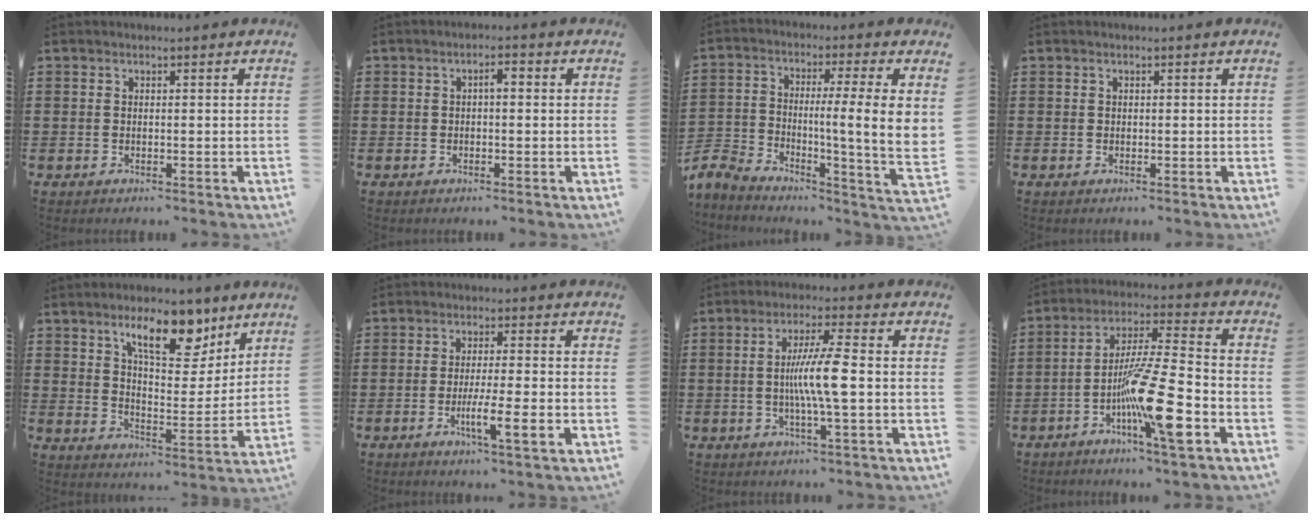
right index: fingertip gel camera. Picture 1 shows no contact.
{"total": 1.7, "force": [-0.2, 0.6, 1.6], "torque": [-0.031, 0.004, -0.005]}
{"total": 9.2, "force": [-0.4, 1.1, 9.1], "torque": [-0.175, -0.023, -0.014]}
{"total": 0.0}
{"total": 11.4, "force": [7.3, 4.7, 7.4], "torque": [-0.111, -0.022, 0.120]}
{"total": 6.6, "force": [-2.3, 0.5, 6.1], "torque": [-0.106, -0.011, -0.040]}
{"total": 7.6, "force": [-0.7, 0.2, 7.6], "torque": [-0.139, -0.007, -0.020]}
{"total": 15.0, "force": [-5.8, 1.8, 13.7], "torque": [-0.265, 0.000, -0.102]}